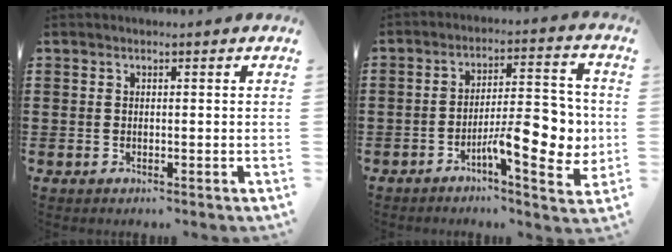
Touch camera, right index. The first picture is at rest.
{"total": 10.9, "force": [-2.9, 3.8, 9.7], "torque": [-0.131, -0.005, -0.051]}